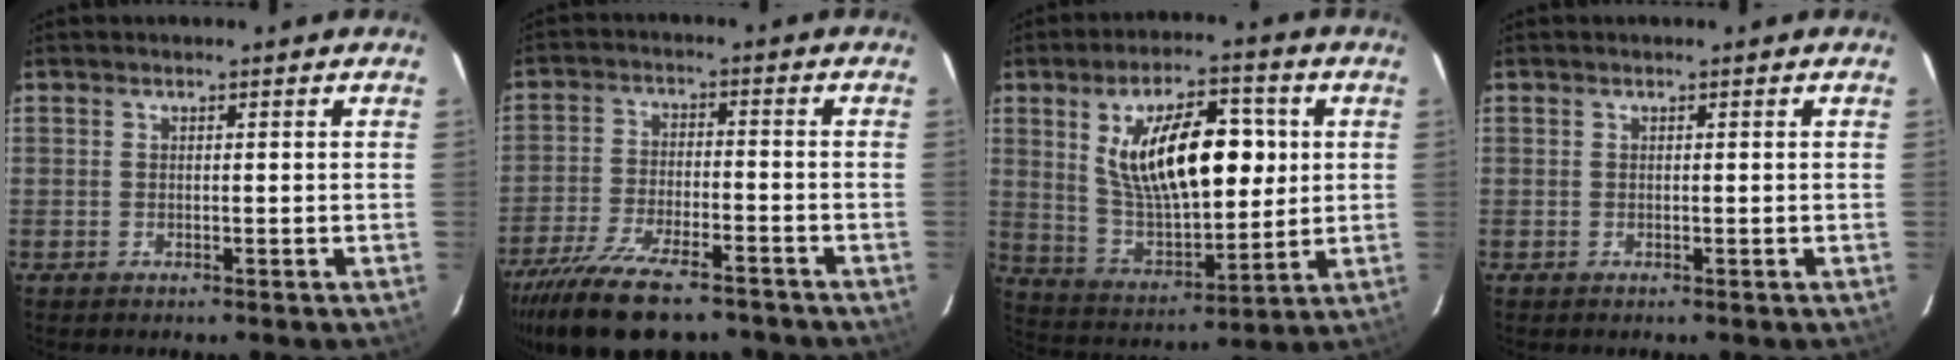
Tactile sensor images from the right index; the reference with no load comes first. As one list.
[{"total": 17.3, "force": [-13.6, 5.3, 9.3], "torque": [-0.194, -0.035, -0.224]}, {"total": 18.7, "force": [4.5, 8.2, 16.2], "torque": [-0.274, 0.009, 0.093]}, {"total": 0.0}]